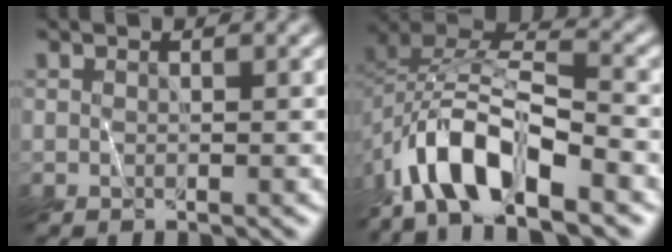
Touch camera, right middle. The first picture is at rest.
{"total": 9.8, "force": [-6.0, 4.0, 6.7], "torque": [-0.121, 0.006, -0.114]}